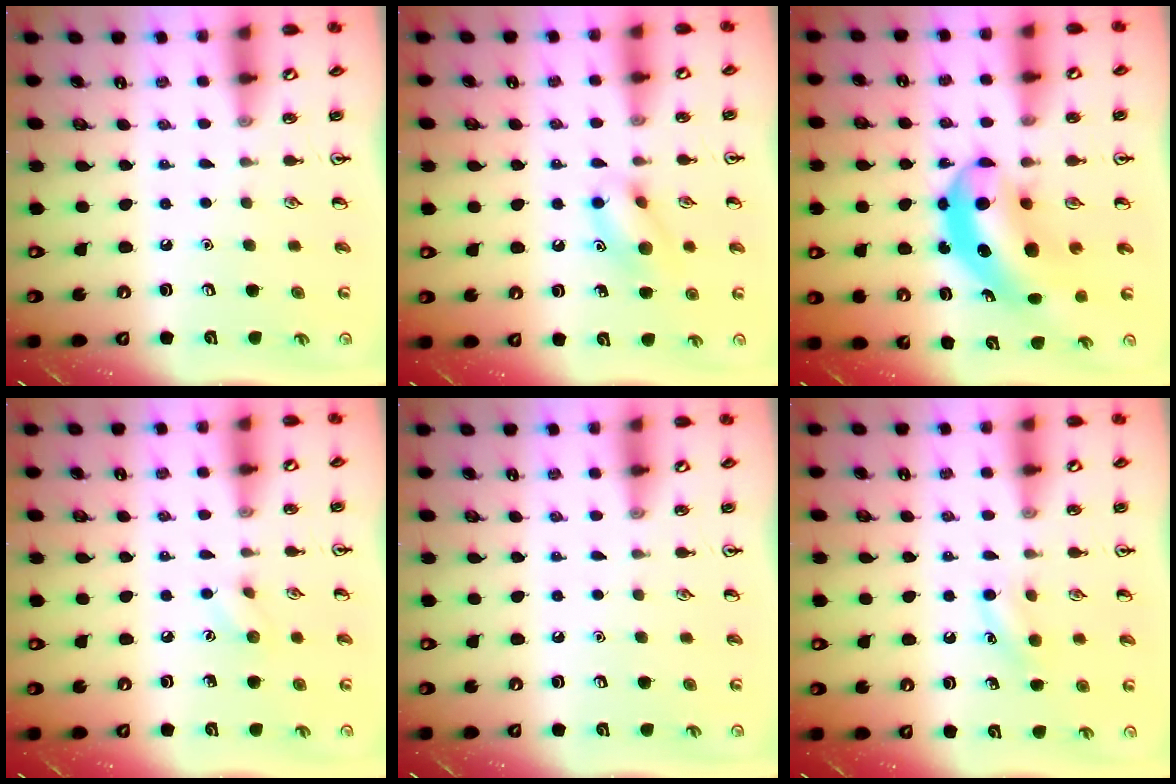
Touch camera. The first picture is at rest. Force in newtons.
{"total": 11.0, "press": 11.0, "slide": 0.6}
{"total": 9.9, "press": 9.4, "slide": 3.1}
{"total": 4.8, "press": 4.6, "slide": 1.3}
{"total": 0.0}
{"total": 6.9, "press": 6.8, "slide": 1.6}